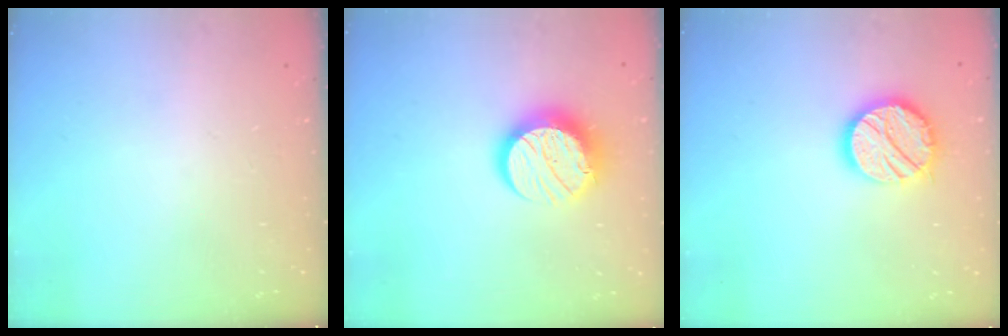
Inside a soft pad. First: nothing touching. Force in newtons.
{"total": 13.7, "press": 13.6, "slide": 1.0}
{"total": 13.8, "press": 13.7, "slide": 0.8}